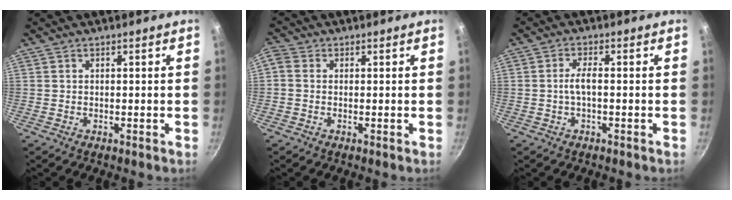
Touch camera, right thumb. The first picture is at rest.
{"total": 2.0, "force": [-0.2, 1.6, 1.2], "torque": [-0.029, 0.007, -0.013]}
{"total": 2.9, "force": [-0.5, 0.8, 2.8], "torque": [-0.063, 0.013, -0.012]}